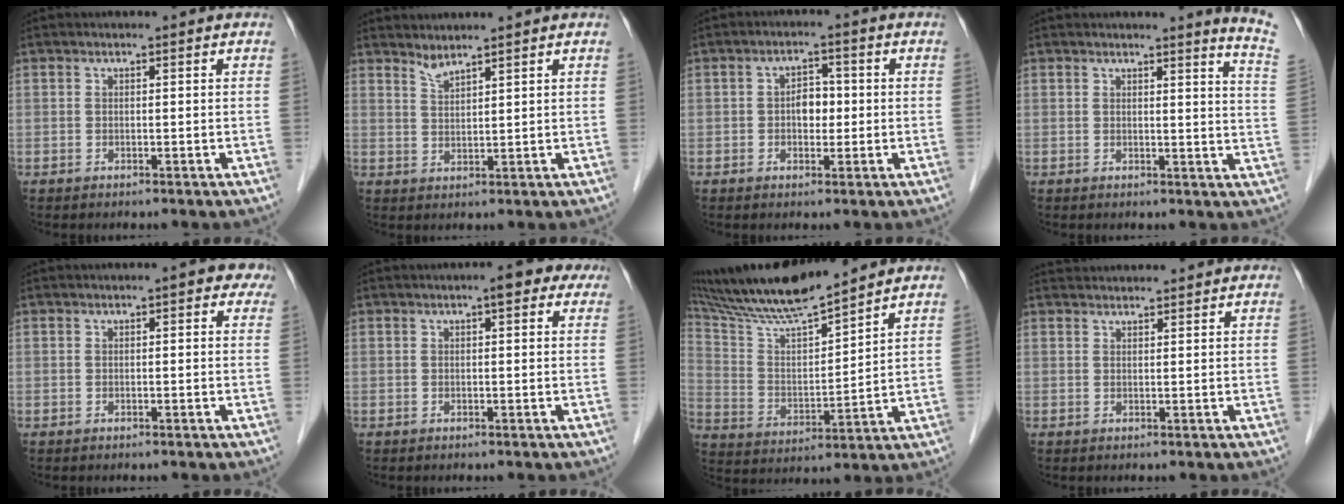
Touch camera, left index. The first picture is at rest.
{"total": 2.0, "force": [2.0, -0.1, 0.6], "torque": [-0.011, -0.005, 0.041]}
{"total": 3.4, "force": [-0.3, 2.2, 2.6], "torque": [-0.041, 0.011, -0.006]}
{"total": 6.4, "force": [5.8, -1.6, 2.0], "torque": [-0.025, -0.072, 0.039]}
{"total": 2.4, "force": [1.0, 1.2, 1.9], "torque": [-0.012, 0.016, 0.004]}
{"total": 3.6, "force": [1.9, 1.3, 2.7], "torque": [-0.031, 0.016, 0.019]}
{"total": 14.5, "force": [13.0, 0.2, 6.3], "torque": [-0.123, 0.010, 0.242]}
{"total": 4.5, "force": [4.4, 0.2, 0.6], "torque": [-0.011, 0.034, 0.065]}